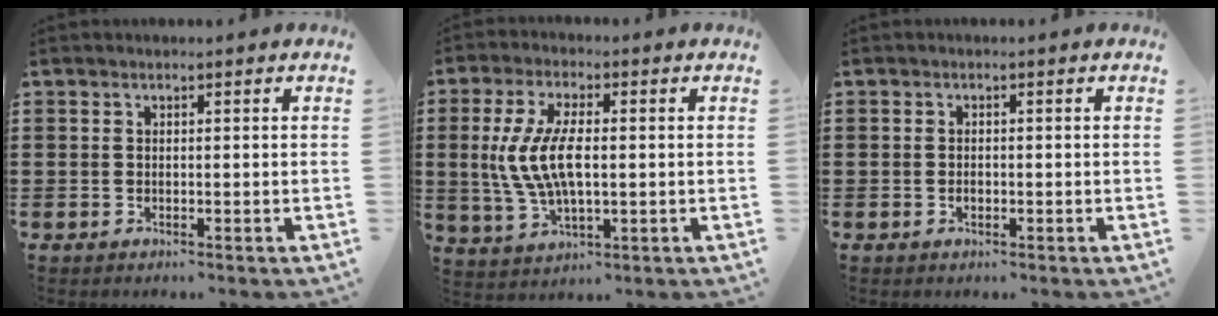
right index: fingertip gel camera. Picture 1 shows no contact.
{"total": 9.0, "force": [0.1, 3.8, 8.2], "torque": [-0.193, -0.005, -0.009]}
{"total": 0.8, "force": [-0.4, 0.5, 0.5], "torque": [-0.011, -0.001, -0.008]}